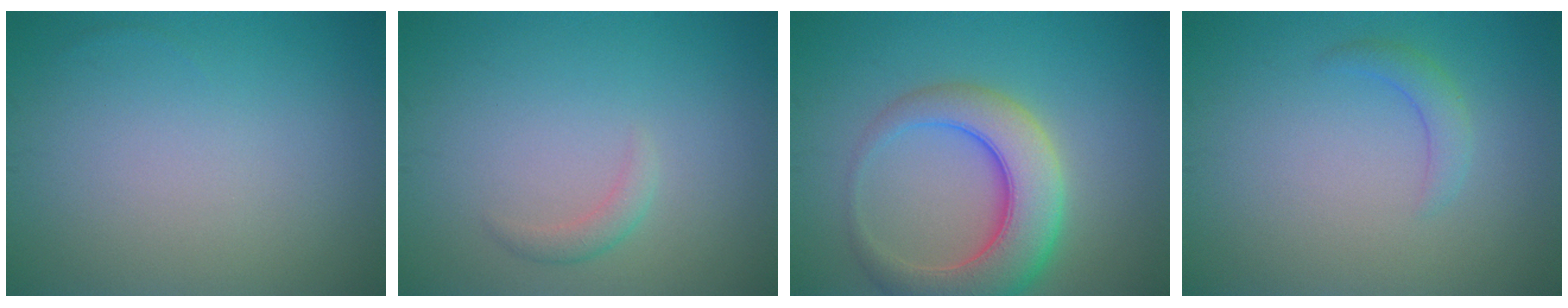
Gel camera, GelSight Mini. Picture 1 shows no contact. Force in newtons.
{"total": 1.2, "press": 1.2, "slide": 0.1}
{"total": 7.4, "press": 7.3, "slide": 0.6}
{"total": 1.6, "press": 1.6, "slide": 0.2}